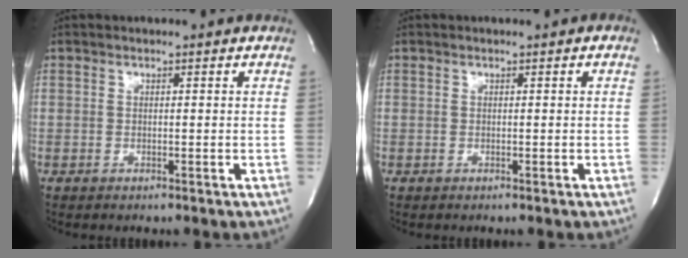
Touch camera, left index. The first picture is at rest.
{"total": 0.0}